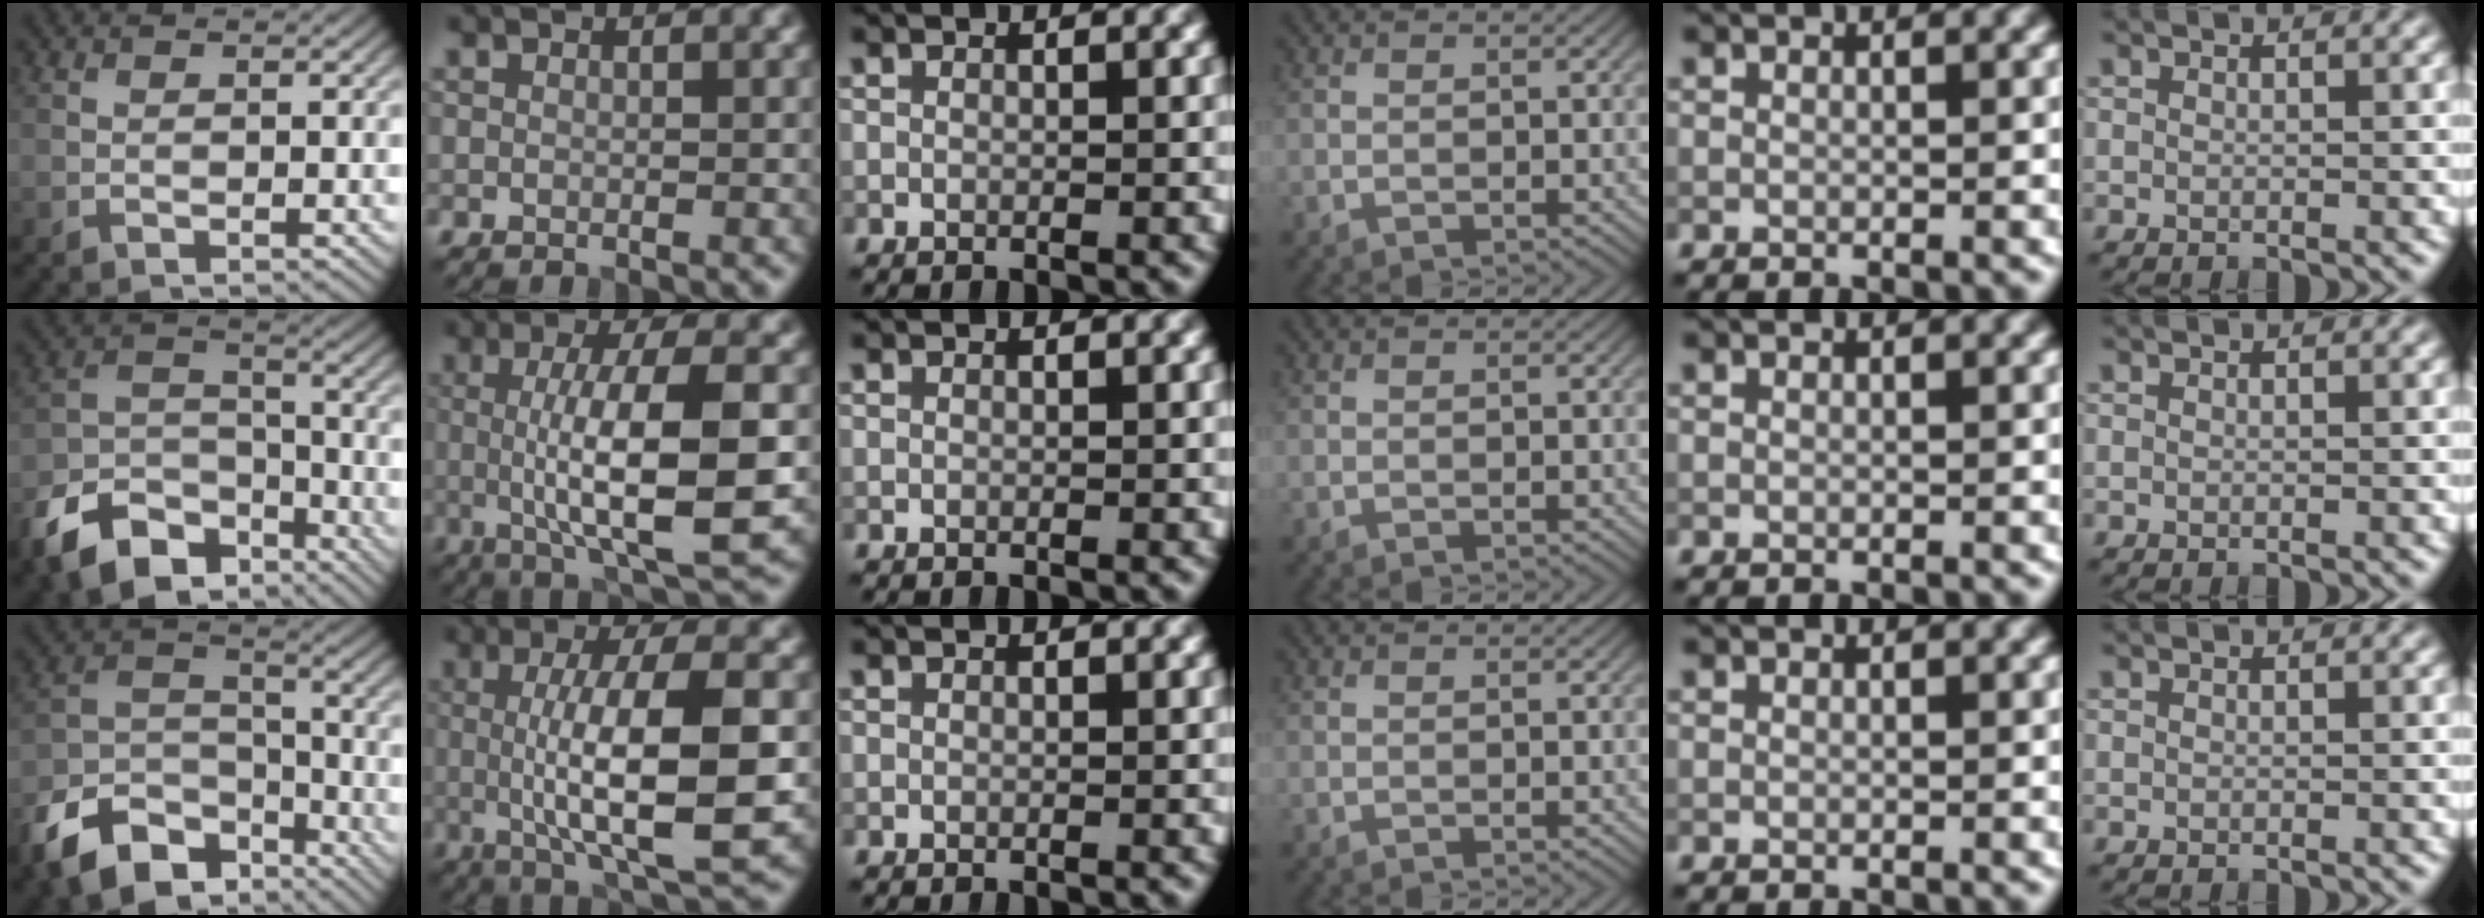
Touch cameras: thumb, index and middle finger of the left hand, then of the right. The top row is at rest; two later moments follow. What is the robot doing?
{"motion": "lift_and_place", "object": "coin"}